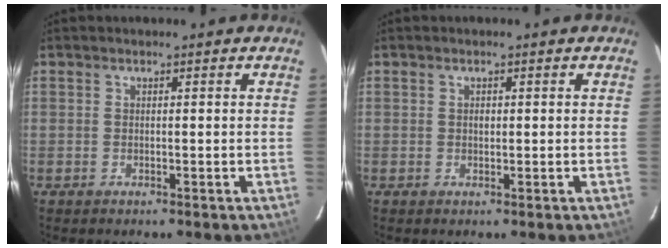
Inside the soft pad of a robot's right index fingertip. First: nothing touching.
{"total": 0.8, "force": [0.1, 0.6, 0.5], "torque": [-0.007, 0.003, 0.003]}